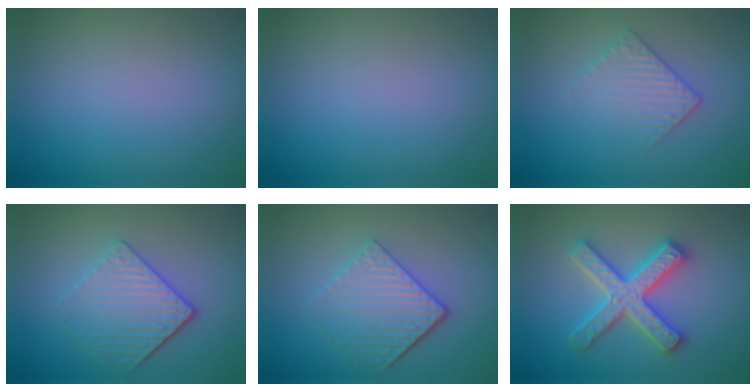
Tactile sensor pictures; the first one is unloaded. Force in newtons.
{"total": 0.0}
{"total": 3.0, "press": 2.9, "slide": 0.6}
{"total": 4.1, "press": 3.5, "slide": 2.2}
{"total": 4.1, "press": 3.5, "slide": 2.2}
{"total": 5.0, "press": 5.0, "slide": 0.8}